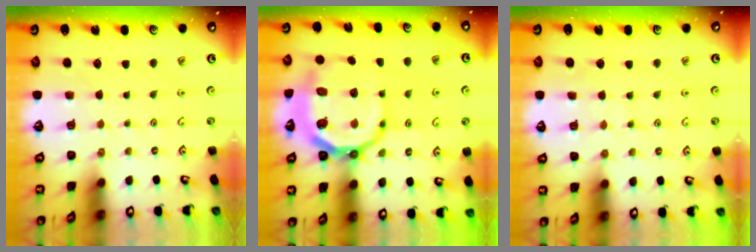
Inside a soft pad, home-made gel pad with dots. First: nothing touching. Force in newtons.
{"total": 14.3, "press": 13.9, "slide": 3.3}
{"total": 5.2, "press": 5.2, "slide": 0.4}